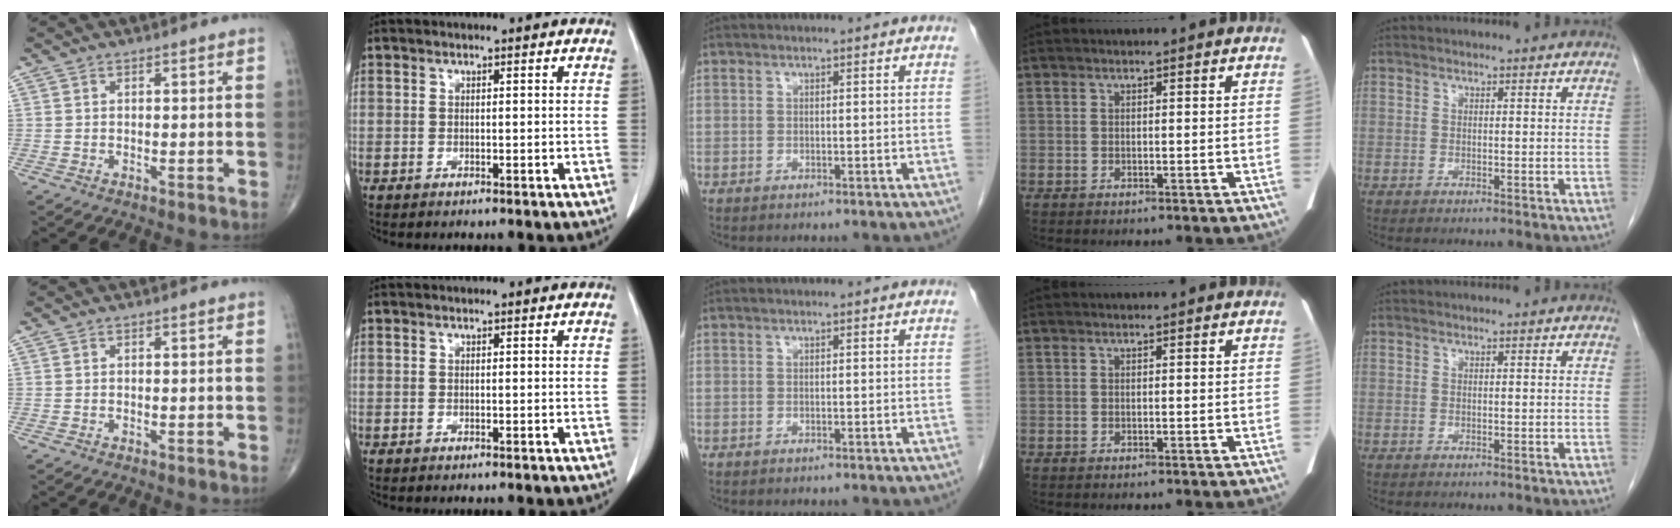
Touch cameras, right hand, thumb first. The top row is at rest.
{}